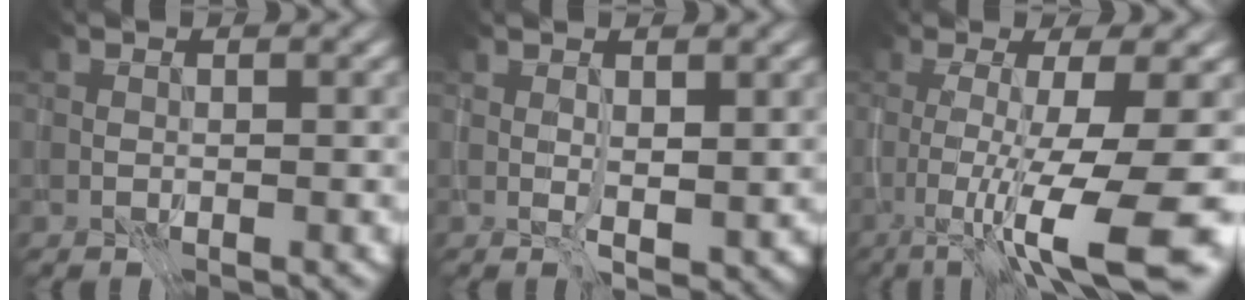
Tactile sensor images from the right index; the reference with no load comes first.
{"total": 1.8, "force": [0.5, 0.5, 1.7], "torque": [-0.030, -0.002, 0.018]}
{"total": 10.9, "force": [-2.7, 2.1, 10.4], "torque": [-0.138, -0.013, -0.033]}